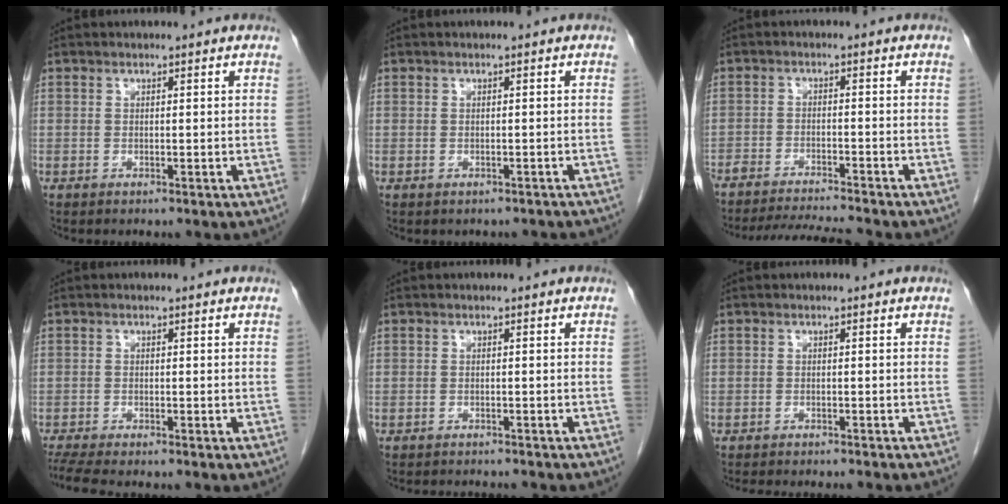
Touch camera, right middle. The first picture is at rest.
{"total": 2.7, "force": [-2.3, 1.2, 0.6], "torque": [-0.010, 0.002, -0.025]}
{"total": 9.0, "force": [-8.5, -0.4, 3.0], "torque": [-0.039, -0.008, -0.139]}
{"total": 4.8, "force": [-4.2, 0.0, 2.3], "torque": [-0.043, -0.014, -0.074]}
{"total": 4.9, "force": [-4.7, 0.6, 1.3], "torque": [-0.013, -0.008, -0.060]}
{"total": 8.4, "force": [-7.5, 1.0, 3.7], "torque": [-0.036, -0.010, -0.097]}